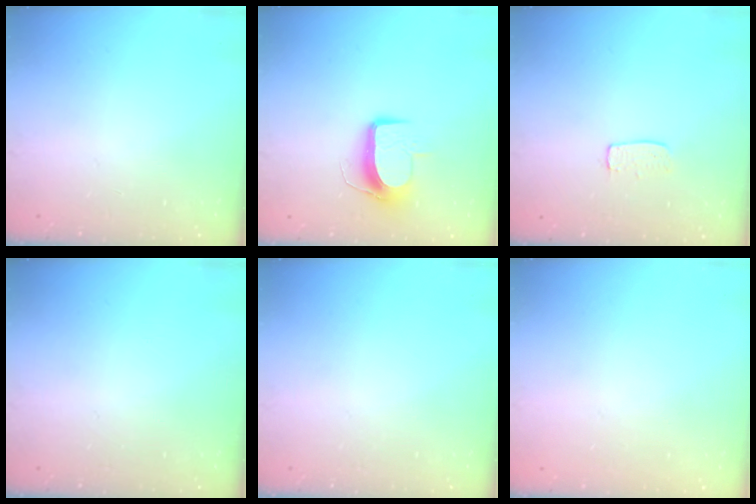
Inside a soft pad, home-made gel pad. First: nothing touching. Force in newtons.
{"total": 9.9, "press": 9.9, "slide": 0.3}
{"total": 5.1, "press": 5.1, "slide": 0.4}
{"total": 0.0}
{"total": 0.0}
{"total": 0.0}